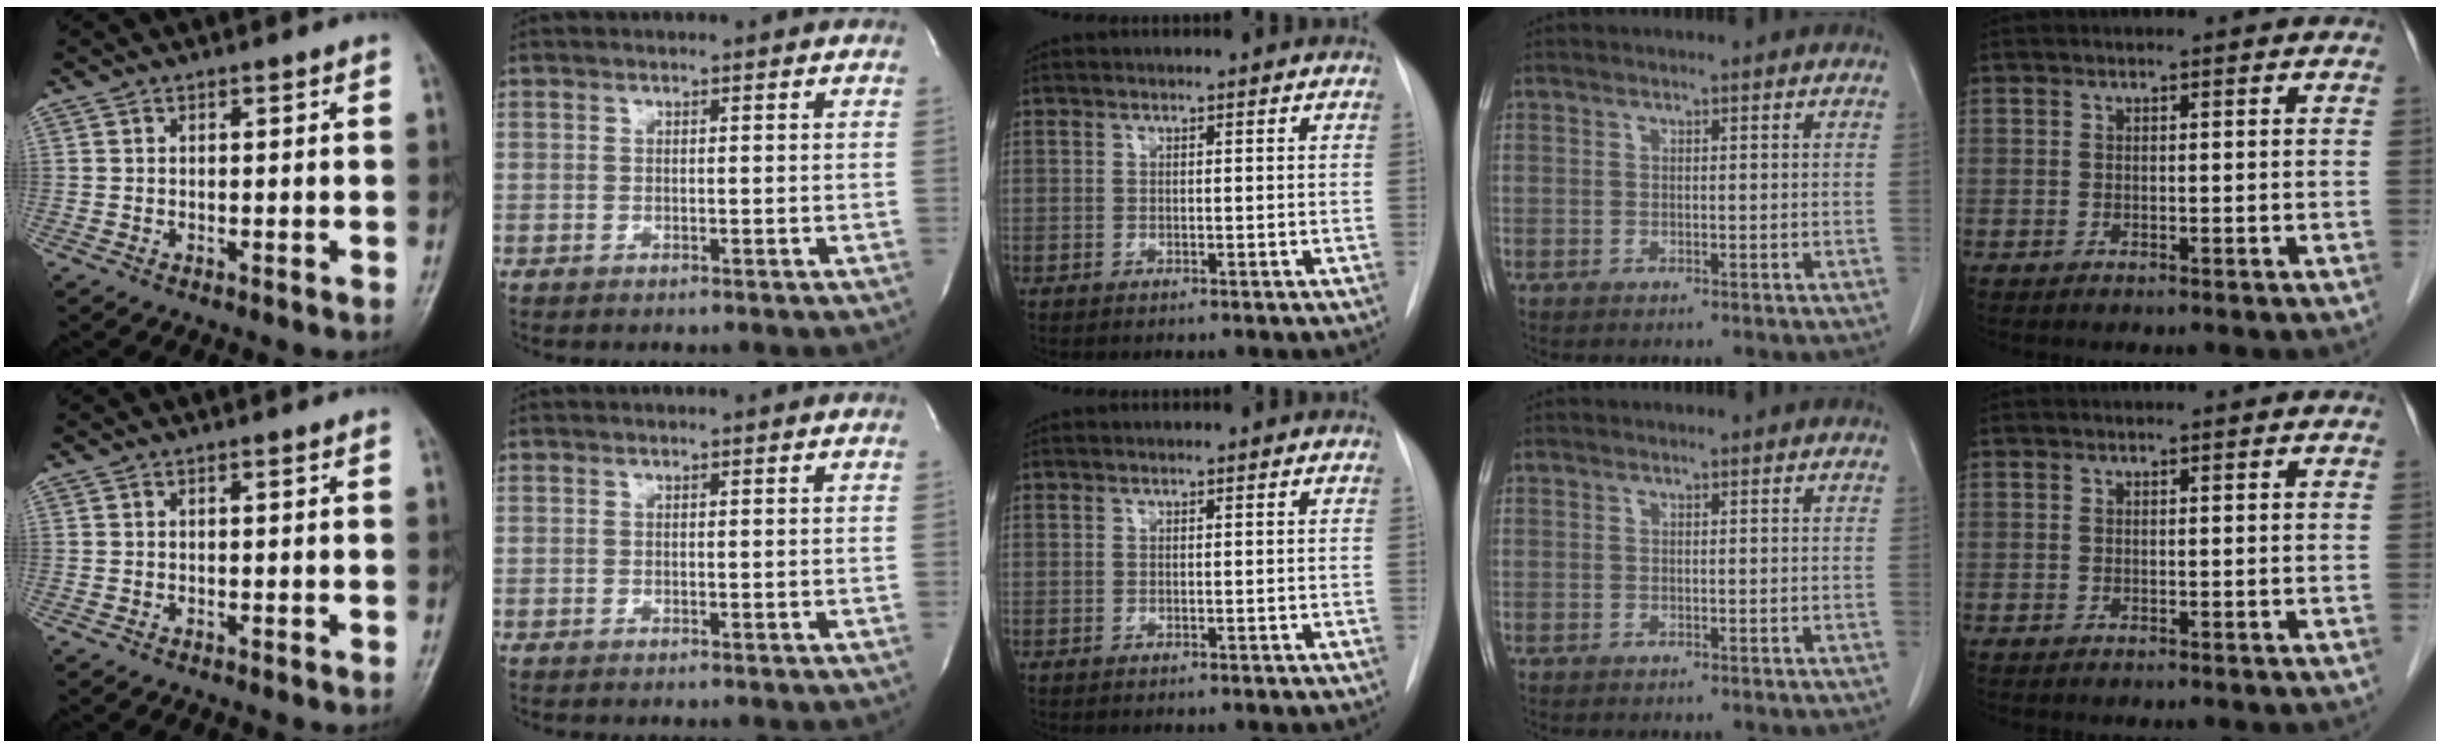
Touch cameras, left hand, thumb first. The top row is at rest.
{}